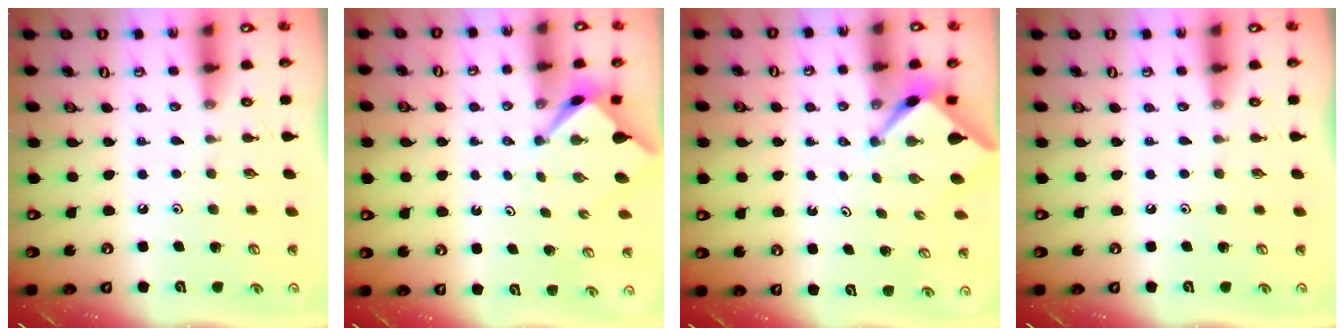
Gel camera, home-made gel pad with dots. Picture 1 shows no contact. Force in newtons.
{"total": 2.9, "press": 2.9, "slide": 0.4}
{"total": 2.7, "press": 2.6, "slide": 0.2}
{"total": 0.0}